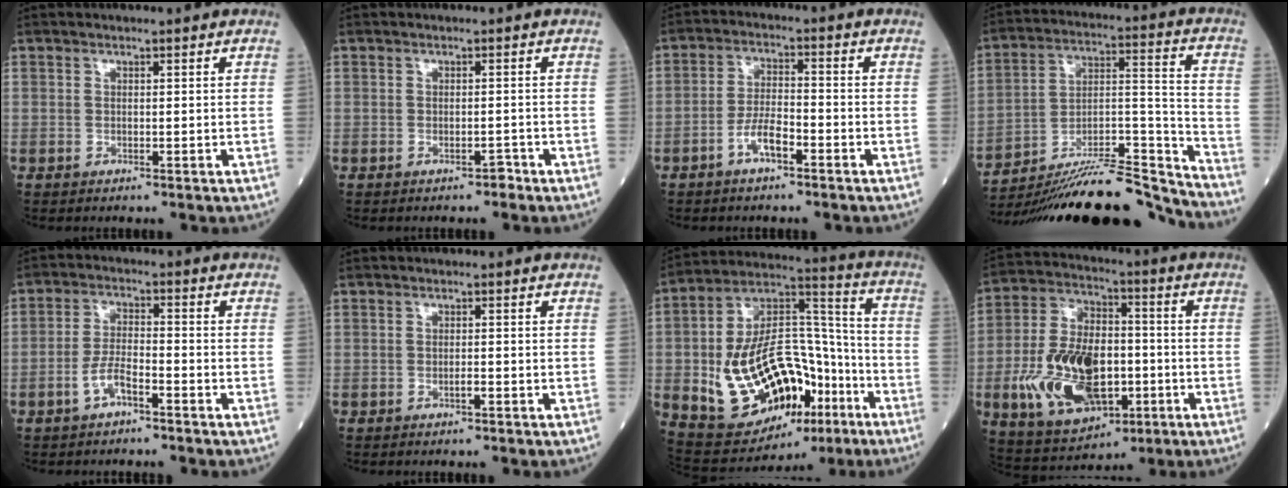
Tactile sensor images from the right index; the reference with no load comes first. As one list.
[{"total": 1.0, "force": [-0.8, 0.3, 0.5], "torque": [-0.009, 0.000, -0.012]}, {"total": 4.9, "force": [-2.8, 1.4, 3.9], "torque": [-0.076, 0.009, -0.055]}, {"total": 23.3, "force": [-22.2, 0.2, 7.3], "torque": [-0.111, 0.010, -0.352]}, {"total": 4.6, "force": [-2.6, 1.4, 3.5], "torque": [-0.071, 0.008, -0.052]}, {"total": 0.9, "force": [-0.5, 0.1, 0.7], "torque": [-0.012, 0.001, -0.009]}, {"total": 23.5, "force": [-7.5, 12.5, 18.4], "torque": [-0.333, 0.032, -0.100]}, {"total": 17.5, "force": [-4.5, 9.4, 14.0], "torque": [-0.289, 0.006, -0.071]}]